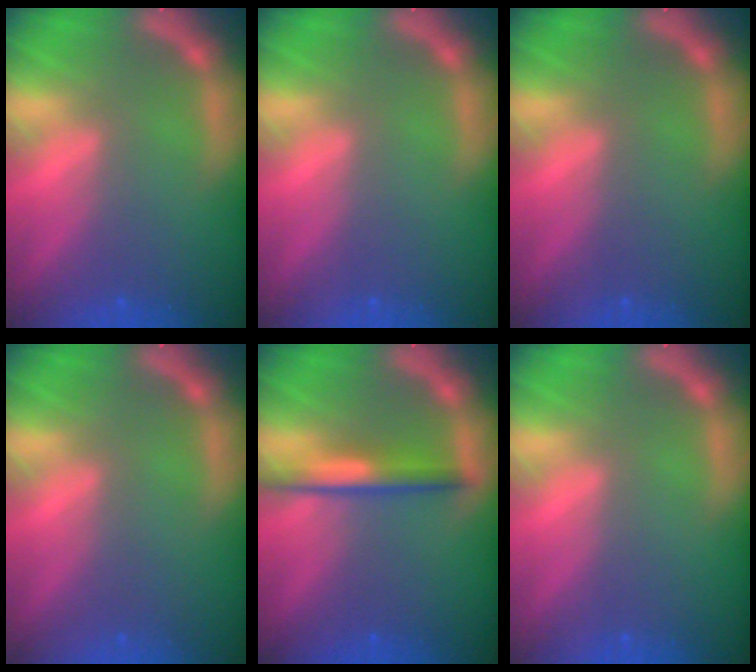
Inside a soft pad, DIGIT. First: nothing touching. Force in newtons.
{"total": 0.0}
{"total": 0.0}
{"total": 0.0}
{"total": 3.4}
{"total": 0.0}